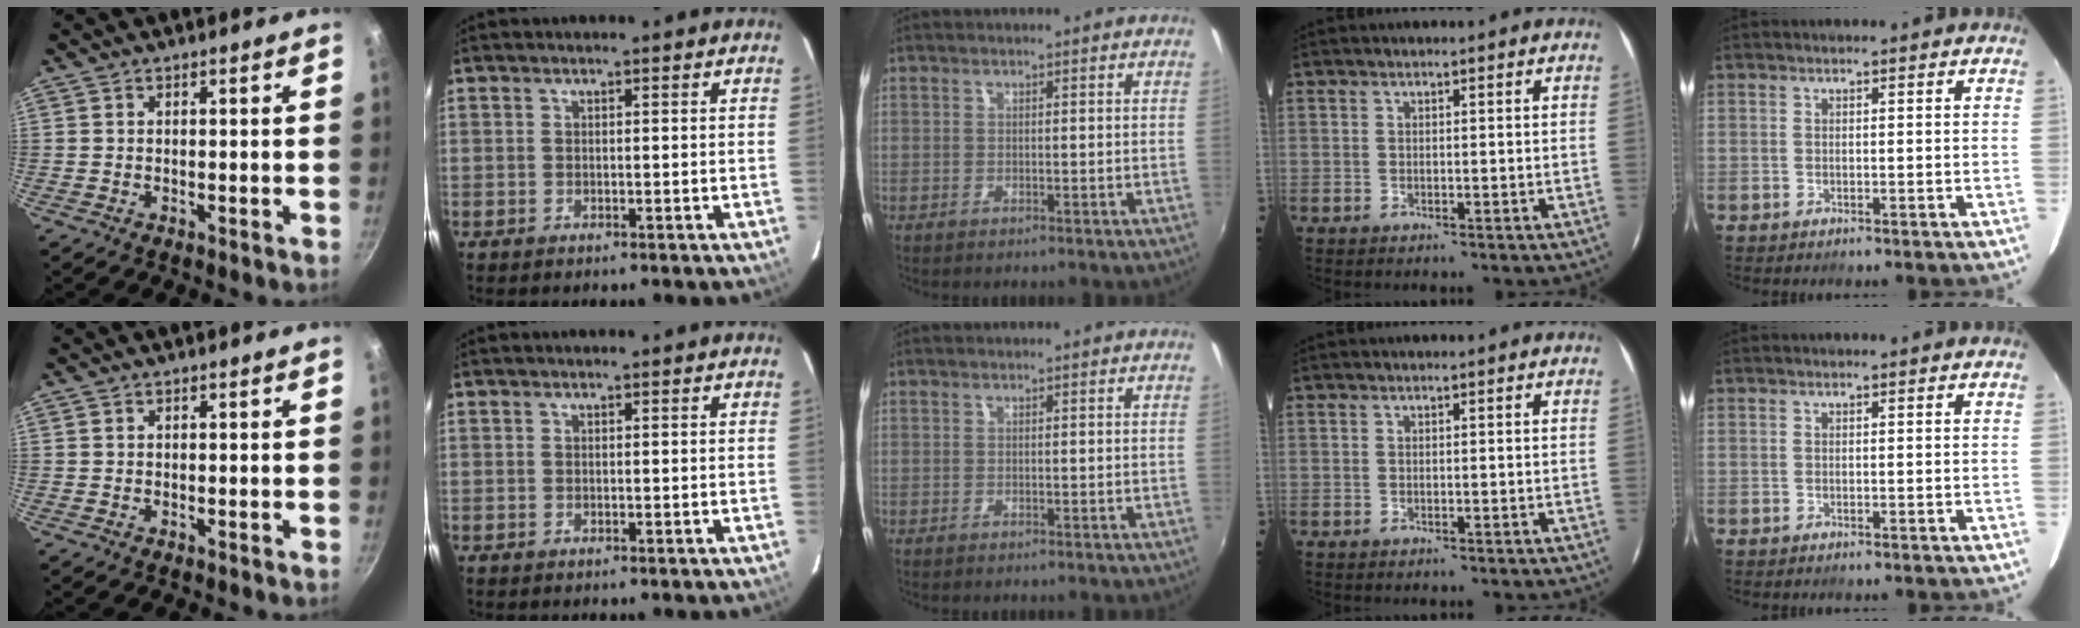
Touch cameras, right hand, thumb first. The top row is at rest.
{}